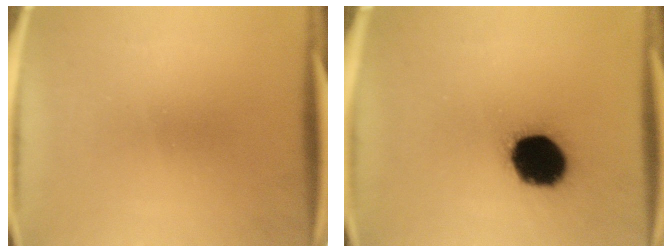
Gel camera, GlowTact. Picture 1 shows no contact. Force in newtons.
{"total": 18.4}